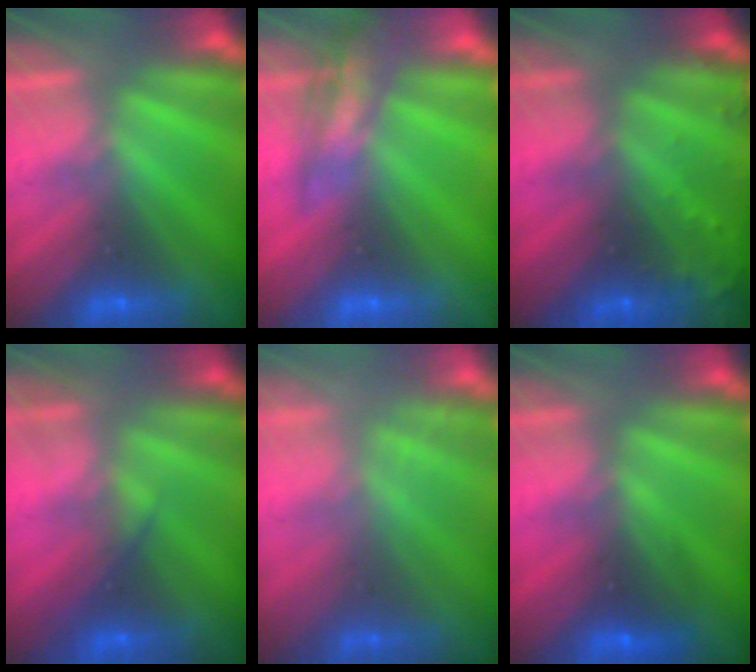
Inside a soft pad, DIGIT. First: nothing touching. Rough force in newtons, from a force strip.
{"total": 2.5}
{"total": 8.1}
{"total": 2.1}
{"total": 2.3}
{"total": 2.8}